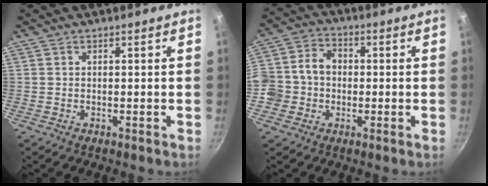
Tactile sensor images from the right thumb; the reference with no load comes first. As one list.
[{"total": 9.6, "force": [-0.9, 8.3, 4.7], "torque": [-0.055, 0.023, -0.033]}]